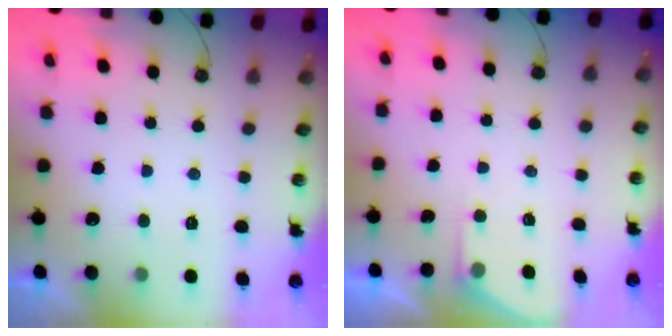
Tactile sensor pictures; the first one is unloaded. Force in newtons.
{"total": 3.0, "press": 2.9, "slide": 0.4}